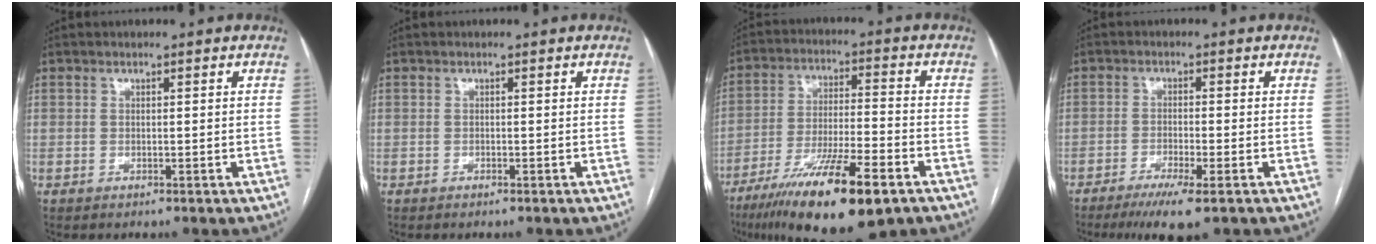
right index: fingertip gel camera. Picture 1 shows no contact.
{"total": 0.0}
{"total": 17.3, "force": [-10.7, 2.4, 13.4], "torque": [-0.229, -0.037, -0.185]}
{"total": 6.2, "force": [-4.0, 0.3, 4.7], "torque": [-0.079, -0.015, -0.068]}